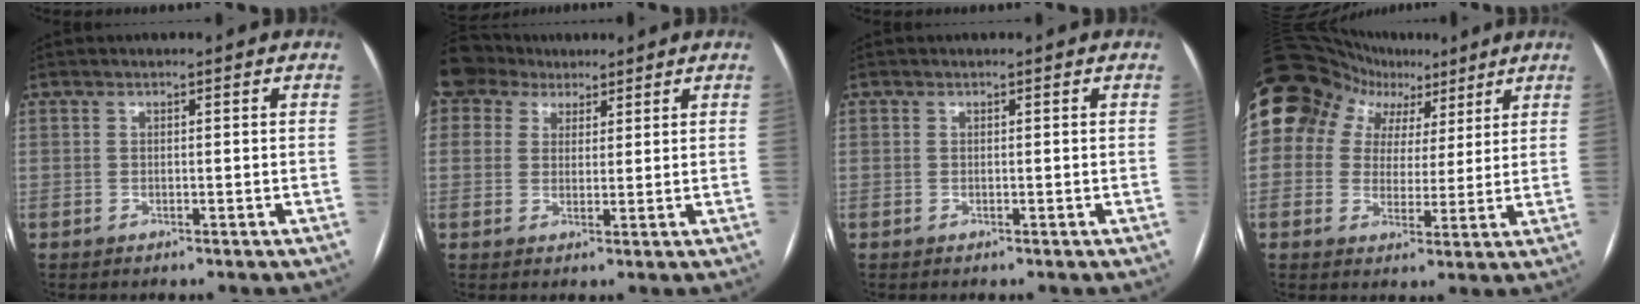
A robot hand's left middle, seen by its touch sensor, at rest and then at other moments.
{"total": 6.1, "force": [4.5, 4.2, 0.1], "torque": [-0.006, 0.029, 0.085]}
{"total": 0.0}
{"total": 16.3, "force": [9.0, 12.3, 5.7], "torque": [-0.114, 0.074, 0.148]}